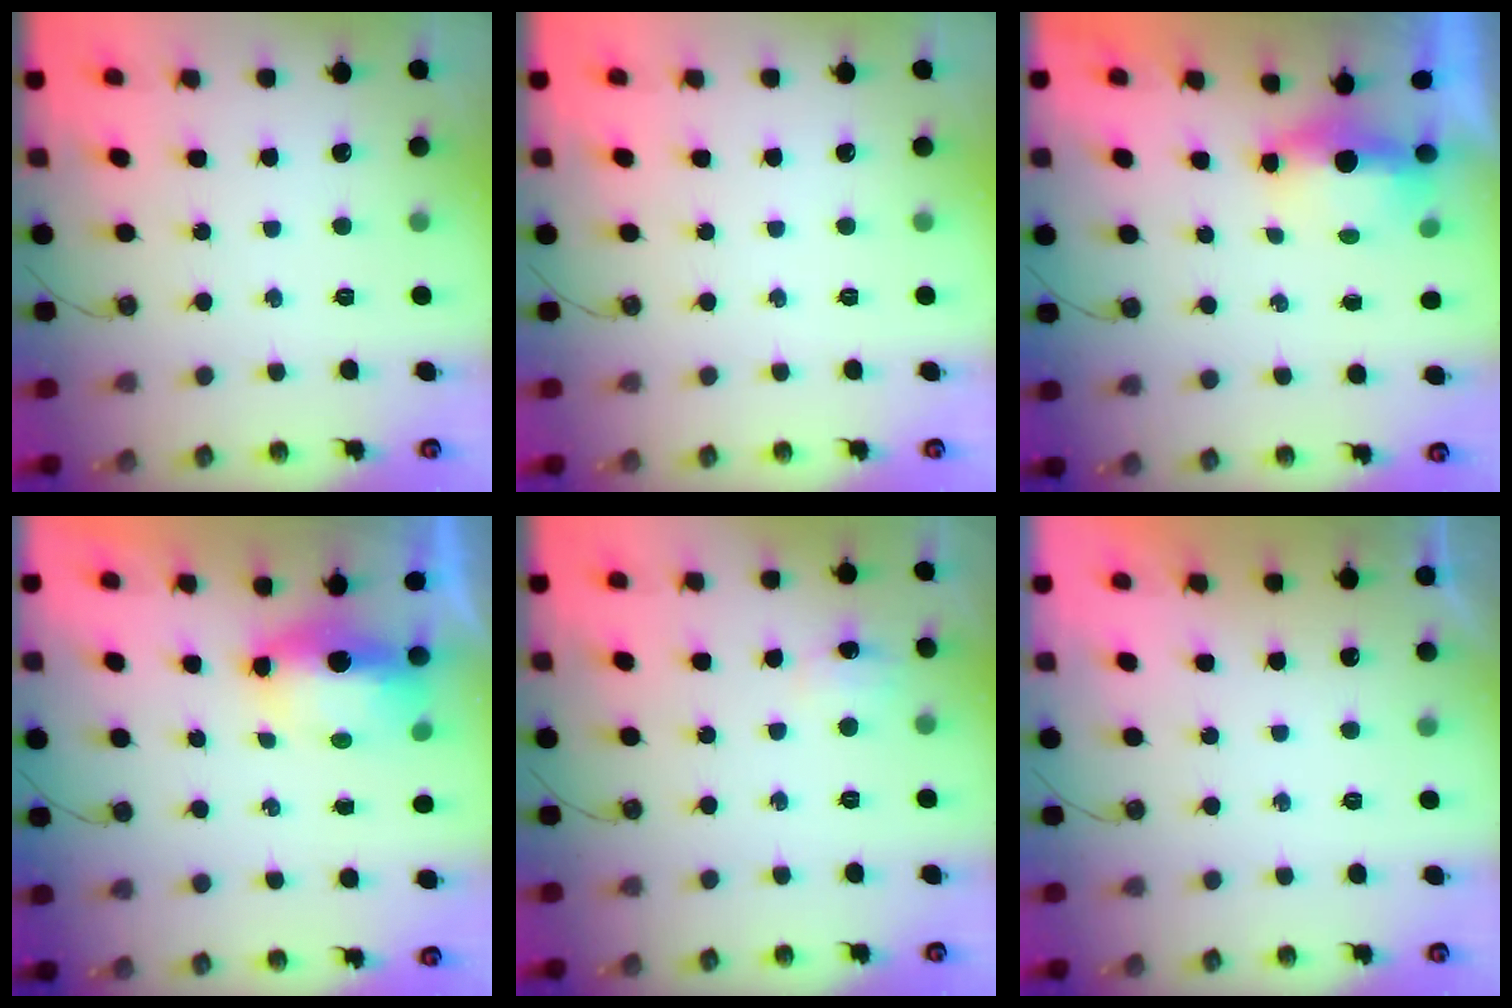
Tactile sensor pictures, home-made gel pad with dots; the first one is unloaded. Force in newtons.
{"total": 0.0}
{"total": 4.9, "press": 4.8, "slide": 1.2}
{"total": 7.0, "press": 6.8, "slide": 1.8}
{"total": 7.1, "press": 7.0, "slide": 0.9}
{"total": 0.0}